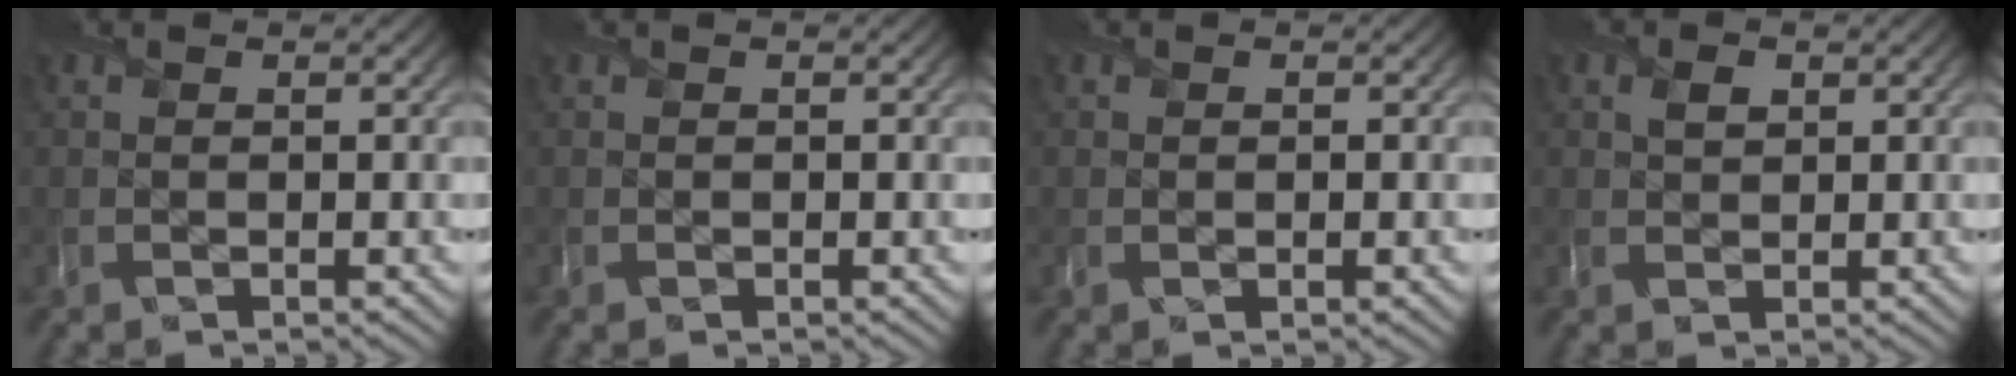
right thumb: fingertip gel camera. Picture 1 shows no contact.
{"total": 0.0}
{"total": 0.0}
{"total": 1.6, "force": [0.7, 1.2, 0.8], "torque": [-0.017, -0.003, 0.013]}